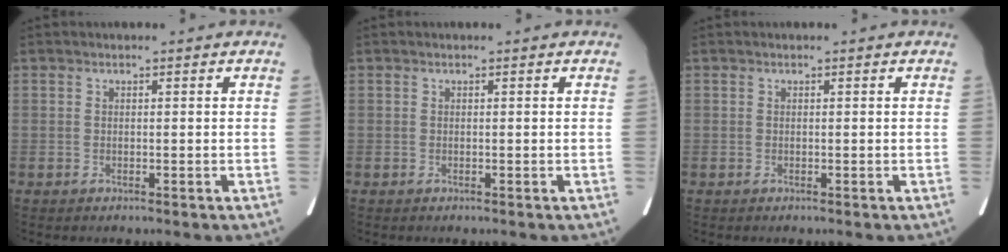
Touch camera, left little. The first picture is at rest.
{"total": 0.0}
{"total": 0.0}